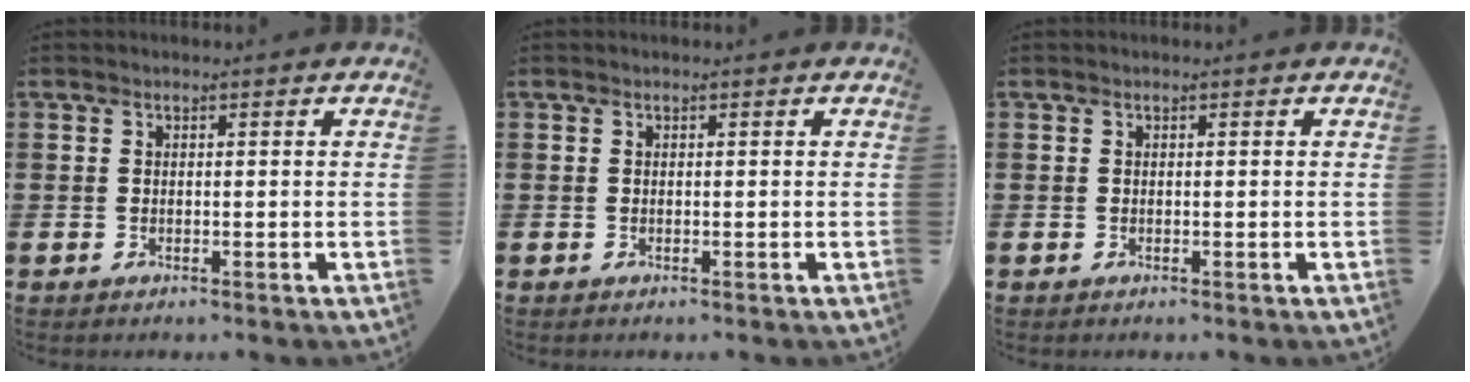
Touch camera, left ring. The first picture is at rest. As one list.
[{"total": 0.0}, {"total": 0.0}]